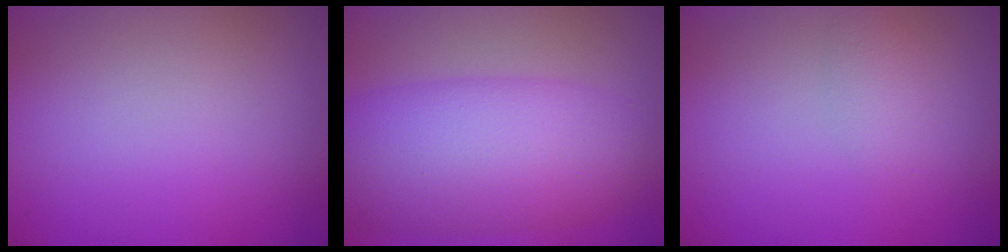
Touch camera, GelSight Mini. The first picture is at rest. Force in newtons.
{"total": 9.5, "press": 9.5, "slide": 0.5}
{"total": 1.2, "press": 1.2, "slide": 0.1}